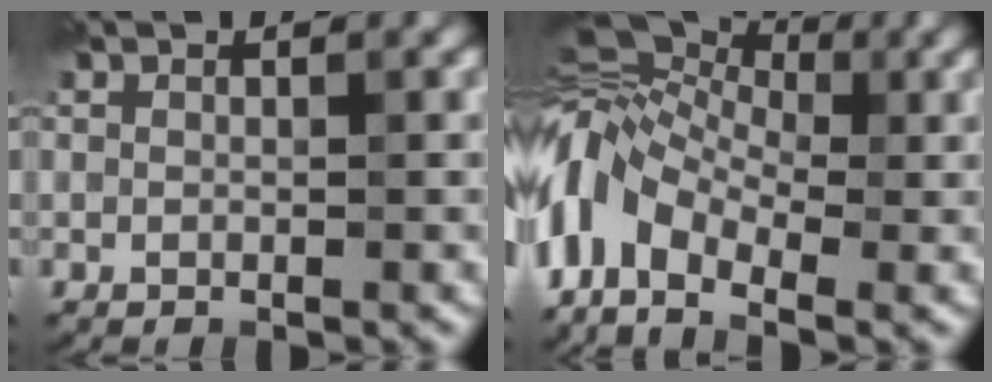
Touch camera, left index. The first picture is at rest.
{"total": 7.6, "force": [-2.6, 5.0, 5.0], "torque": [-0.102, 0.001, -0.075]}